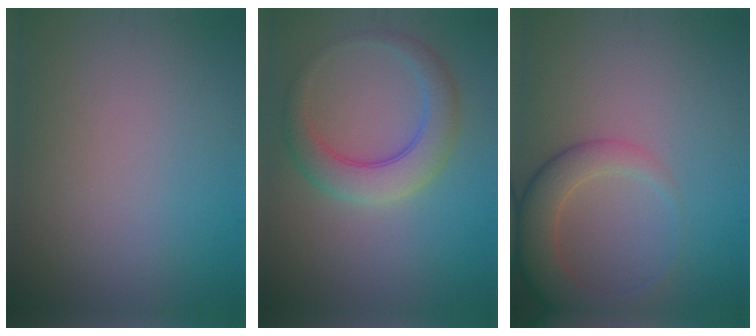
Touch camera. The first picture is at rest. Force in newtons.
{"total": 4.5, "press": 4.5, "slide": 0.2}
{"total": 4.8, "press": 4.8, "slide": 0.4}